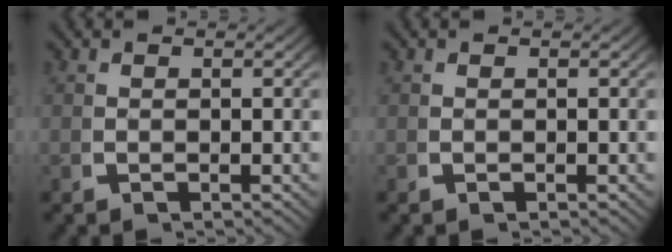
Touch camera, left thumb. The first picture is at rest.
{"total": 0.0}